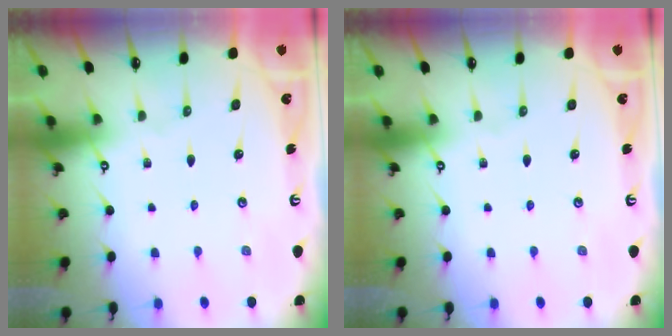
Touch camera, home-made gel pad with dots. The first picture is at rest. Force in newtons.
{"total": 0.0}